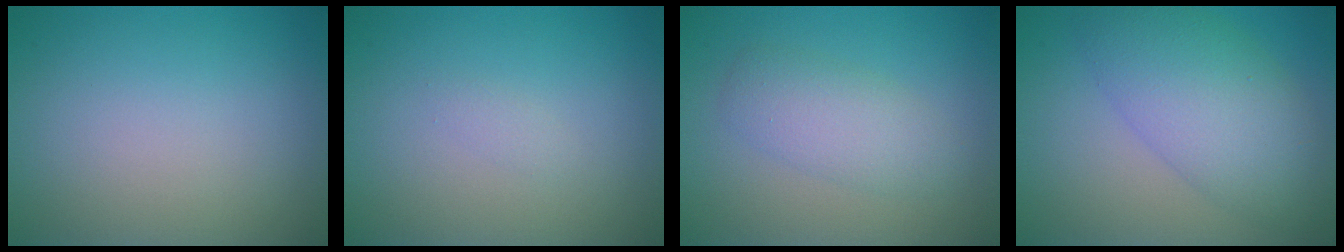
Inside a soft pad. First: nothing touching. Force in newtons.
{"total": 0.7, "press": 0.6, "slide": 0.1}
{"total": 3.0, "press": 3.0, "slide": 0.1}
{"total": 6.8, "press": 6.8, "slide": 0.1}